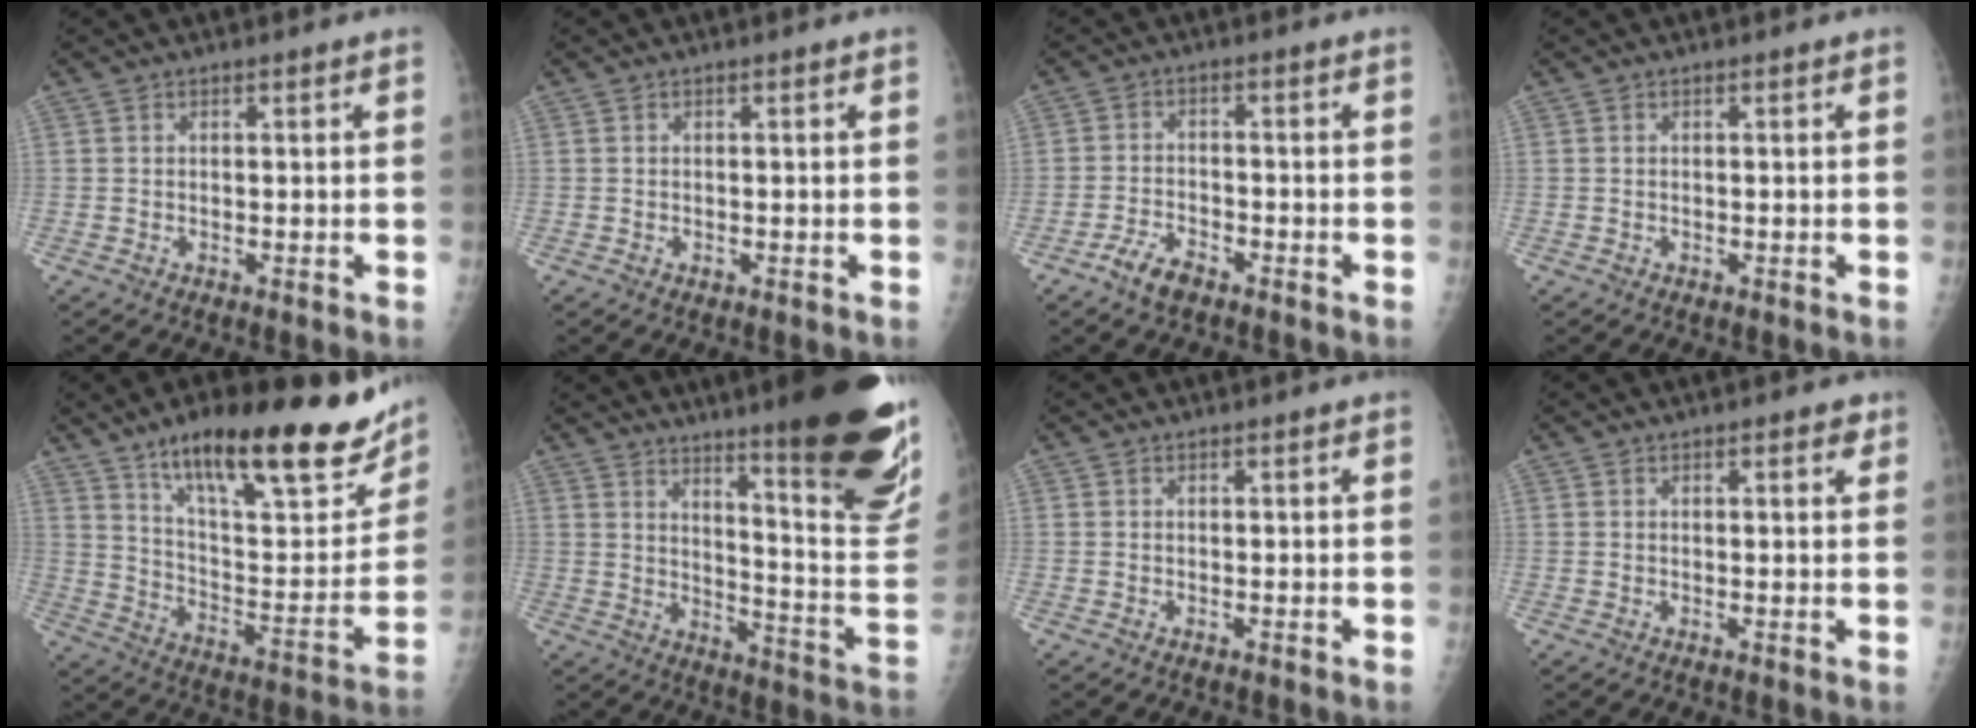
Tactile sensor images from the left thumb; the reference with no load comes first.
{"total": 0.5, "force": [-0.2, 0.4, 0.3], "torque": [-0.003, 0.001, -0.002]}
{"total": 4.7, "force": [-3.4, 2.1, 2.5], "torque": [-0.053, 0.019, -0.061]}
{"total": 0.0}
{"total": 29.1, "force": [18.9, 8.8, 20.3], "torque": [-0.259, -0.060, 0.290]}
{"total": 27.4, "force": [16.5, 4.0, 21.5], "torque": [-0.239, -0.086, 0.235]}
{"total": 0.0}
{"total": 2.1, "force": [1.2, 0.9, 1.5], "torque": [-0.011, -0.002, 0.012]}